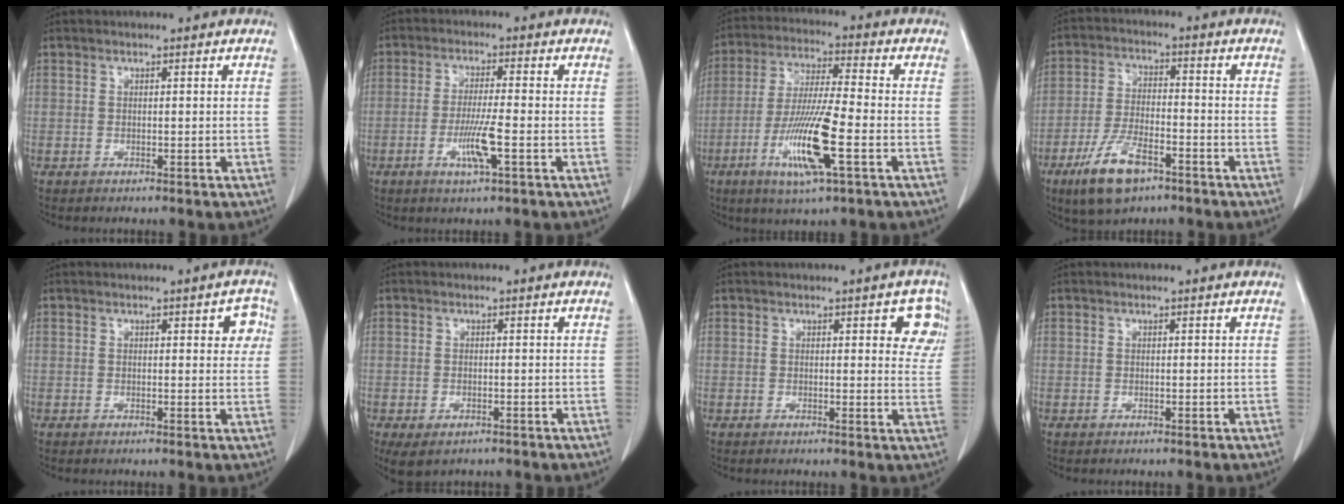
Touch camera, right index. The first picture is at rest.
{"total": 6.0, "force": [-2.1, 0.0, 5.6], "torque": [-0.107, -0.011, -0.038]}
{"total": 12.9, "force": [-4.4, 0.6, 12.1], "torque": [-0.240, -0.020, -0.084]}
{"total": 10.0, "force": [-6.0, 3.6, 7.2], "torque": [-0.150, -0.011, -0.108]}
{"total": 3.2, "force": [1.0, 1.2, 2.8], "torque": [-0.021, 0.007, 0.007]}
{"total": 4.3, "force": [-2.6, 2.2, 2.5], "torque": [-0.048, -0.010, -0.035]}
{"total": 5.2, "force": [2.2, 1.9, 4.4], "torque": [-0.029, -0.002, 0.015]}
{"total": 0.0}